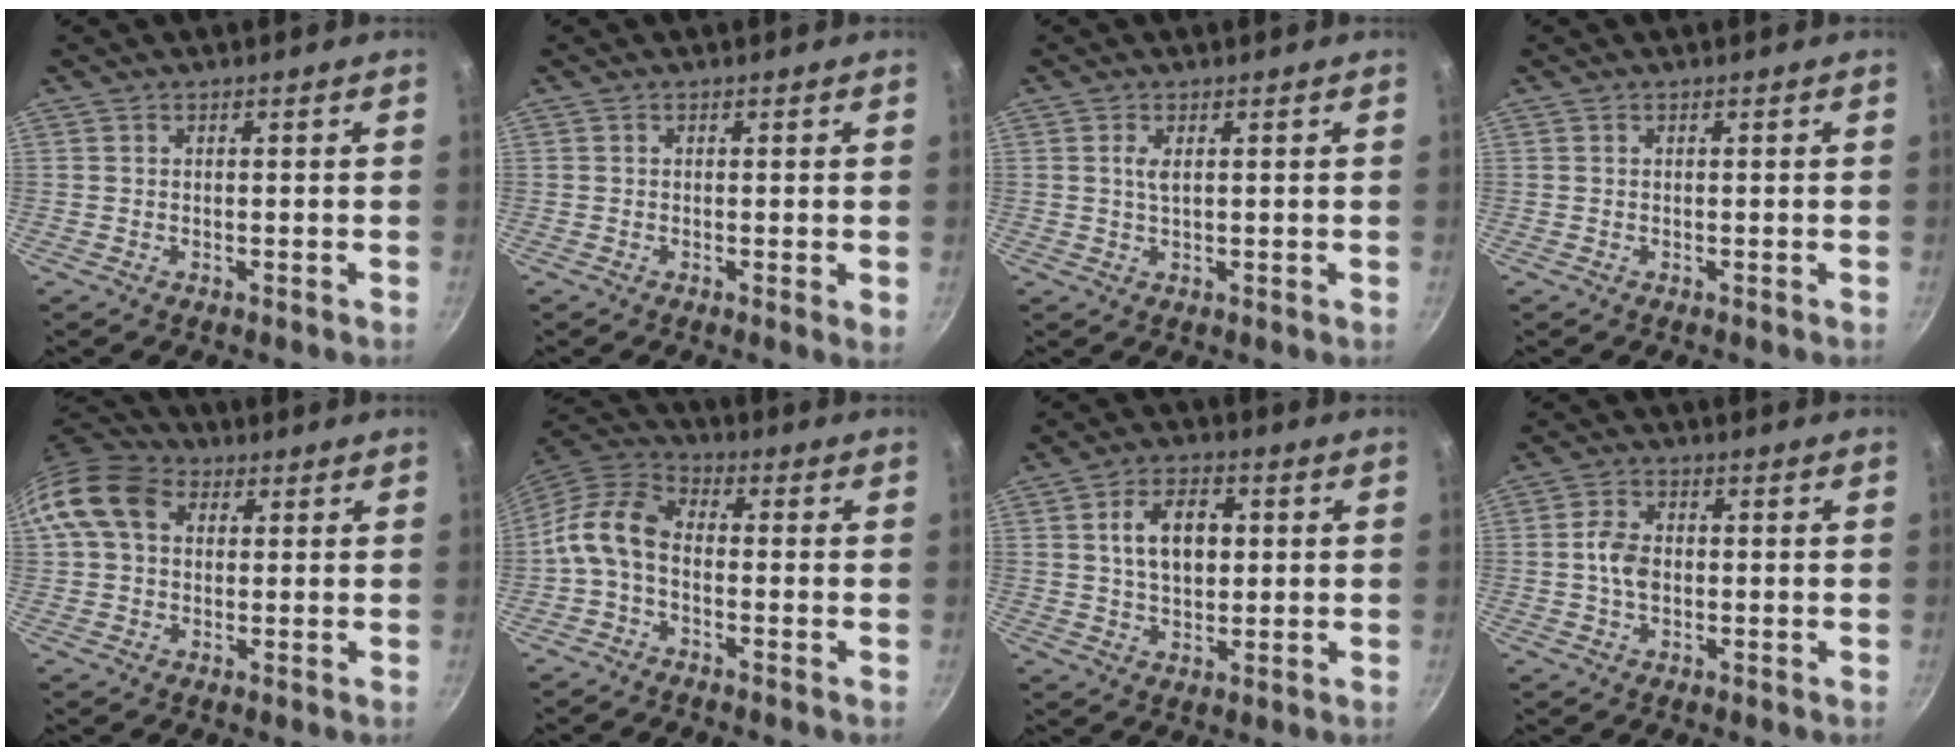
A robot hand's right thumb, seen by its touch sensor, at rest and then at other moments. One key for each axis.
{"total": 1.4, "fx": 0.0, "fy": 0.2, "fz": 1.4, "tx": -0.021, "ty": -0.006, "tz": -0.003}
{"total": 2.0, "fx": 0.6, "fy": 0.7, "fz": 1.8, "tx": -0.036, "ty": -0.001, "tz": 0.013}
{"total": 0.0}
{"total": 11.2, "fx": 2.8, "fy": 8.4, "fz": 6.9, "tx": -0.112, "ty": 0.019, "tz": 0.032}
{"total": 9.1, "fx": -1.9, "fy": 5.6, "fz": 6.9, "tx": -0.141, "ty": 0.041, "tz": -0.055}
{"total": 9.5, "fx": 1.7, "fy": 6.0, "fz": 7.2, "tx": -0.103, "ty": 0.006, "tz": 0.026}
{"total": 5.0, "fx": -0.3, "fy": 3.4, "fz": 3.7, "tx": -0.067, "ty": 0.013, "tz": -0.012}